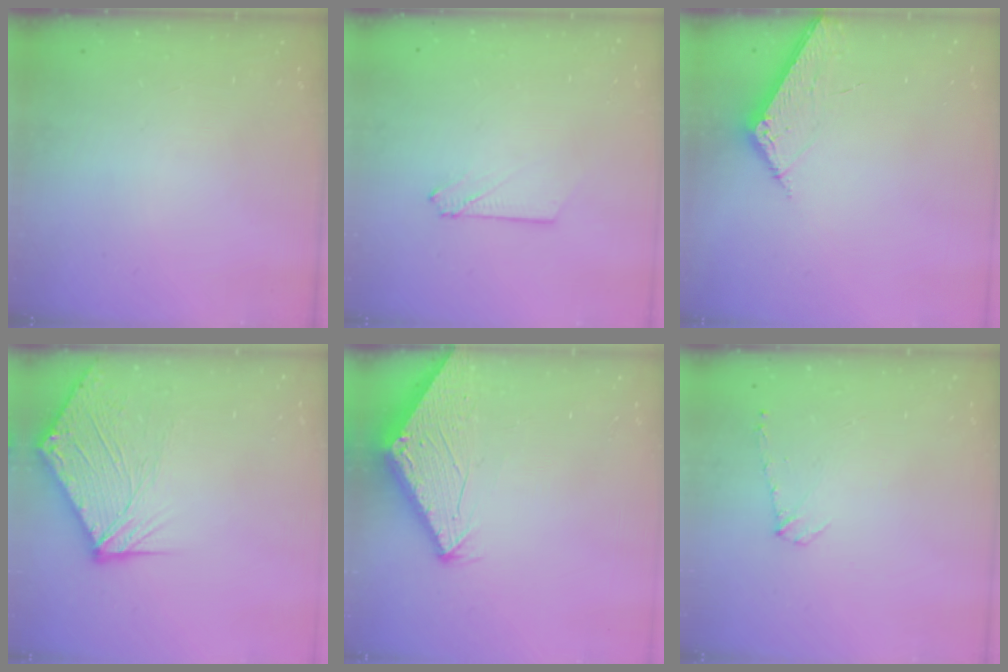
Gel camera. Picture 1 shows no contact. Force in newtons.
{"total": 2.2, "press": 2.1, "slide": 0.3}
{"total": 4.7, "press": 4.7, "slide": 0.5}
{"total": 10.5, "press": 10.3, "slide": 1.6}
{"total": 2.9, "press": 2.9, "slide": 0.2}
{"total": 6.1, "press": 6.0, "slide": 0.8}